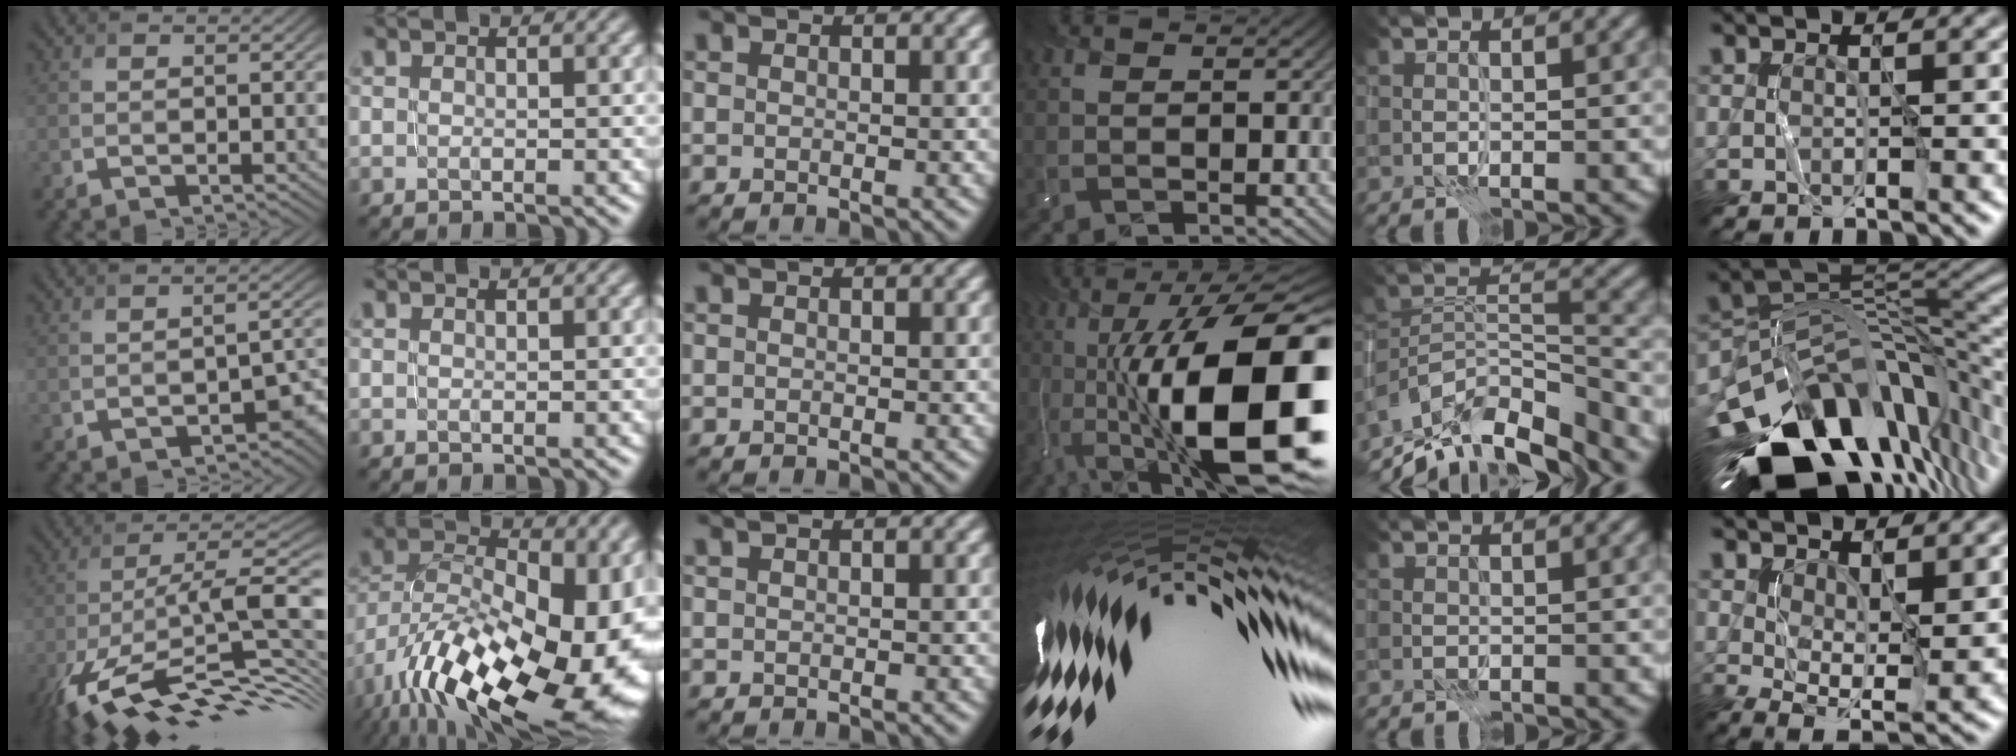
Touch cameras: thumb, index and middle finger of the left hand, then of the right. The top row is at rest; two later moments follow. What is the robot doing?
{"motion": "close", "object": "stapler"}